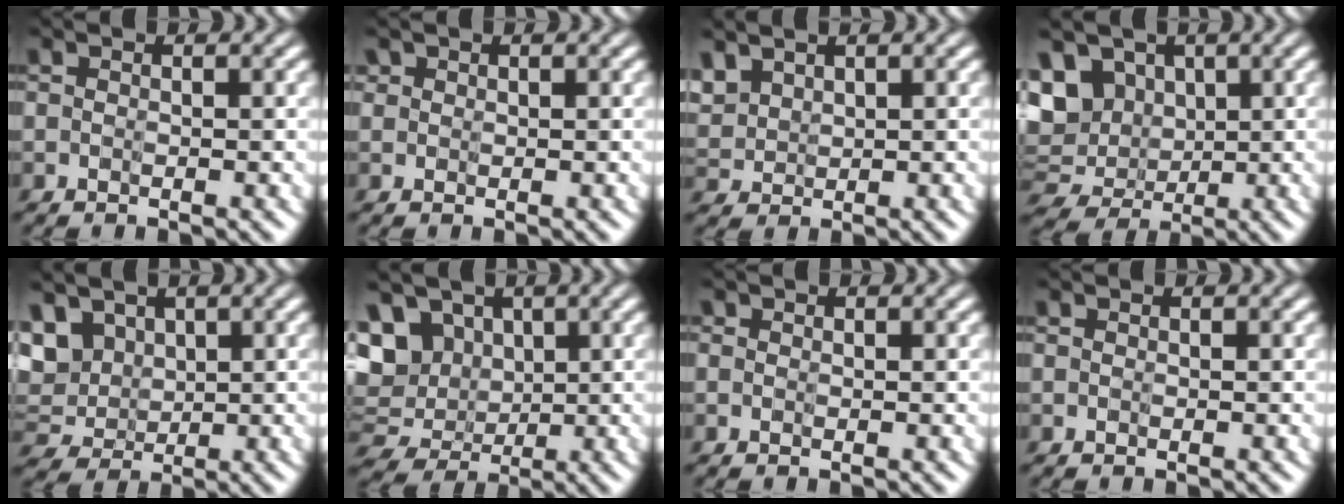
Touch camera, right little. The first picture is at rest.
{"total": 1.9, "force": [1.3, 1.3, 0.4], "torque": [-0.022, 0.012, 0.003]}
{"total": 2.7, "force": [1.8, 1.6, 1.2], "torque": [-0.067, -0.001, 0.047]}
{"total": 5.0, "force": [2.1, 3.8, 2.6], "torque": [-0.055, 0.005, 0.031]}
{"total": 3.8, "force": [2.1, 2.6, 1.8], "torque": [-0.050, 0.008, 0.030]}
{"total": 6.4, "force": [2.2, 5.0, 3.2], "torque": [-0.071, 0.010, 0.032]}
{"total": 1.1, "force": [0.6, 0.8, 0.4], "torque": [-0.012, 0.003, -0.007]}
{"total": 0.0}